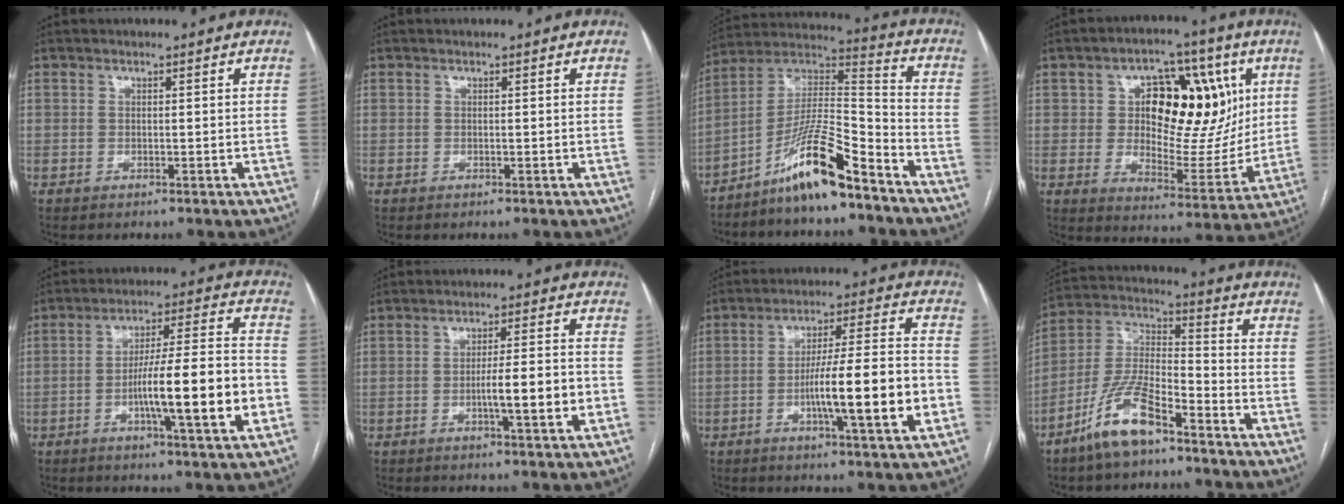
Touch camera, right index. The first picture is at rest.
{"total": 0.0}
{"total": 13.6, "force": [-9.6, 1.1, 9.6], "torque": [-0.182, 0.016, -0.174]}
{"total": 17.3, "force": [4.6, 9.2, 13.9], "torque": [-0.191, 0.022, 0.079]}
{"total": 15.6, "force": [-4.2, 0.8, 15.0], "torque": [-0.243, 0.006, -0.065]}
{"total": 7.7, "force": [-2.0, 0.5, 7.4], "torque": [-0.115, 0.005, -0.031]}
{"total": 14.8, "force": [-3.9, 0.7, 14.3], "torque": [-0.231, 0.004, -0.061]}
{"total": 12.1, "force": [-8.1, 3.5, 8.3], "torque": [-0.180, 0.000, -0.157]}